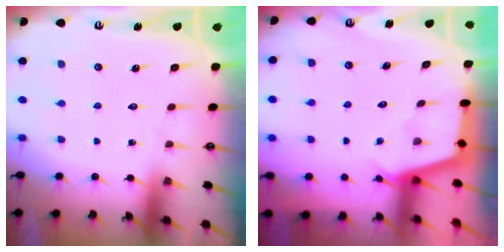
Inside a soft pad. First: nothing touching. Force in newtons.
{"total": 2.5, "press": 2.5, "slide": 0.1}